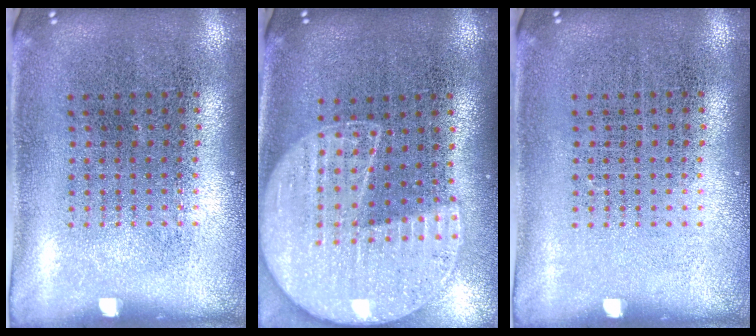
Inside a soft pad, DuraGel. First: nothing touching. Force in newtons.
{"total": 1.7, "press": 1.6, "slide": 0.7}
{"total": 0.0}